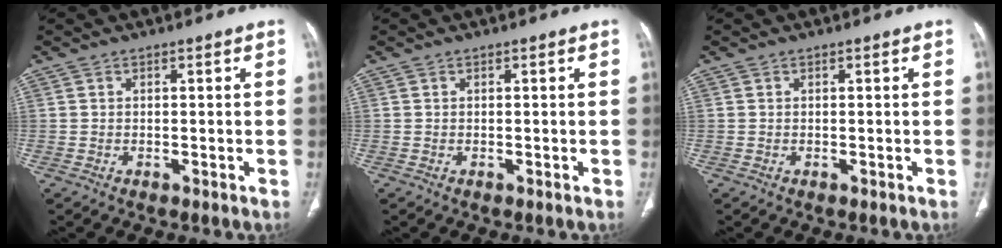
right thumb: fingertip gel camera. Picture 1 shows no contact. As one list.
[{"total": 0.0}, {"total": 0.0}]